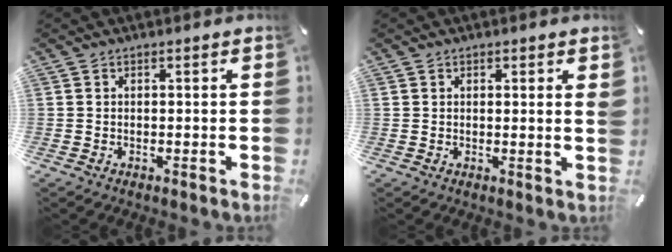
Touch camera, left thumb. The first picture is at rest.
{"total": 1.4, "force": [0.6, 0.4, 1.2], "torque": [-0.008, -0.005, 0.007]}